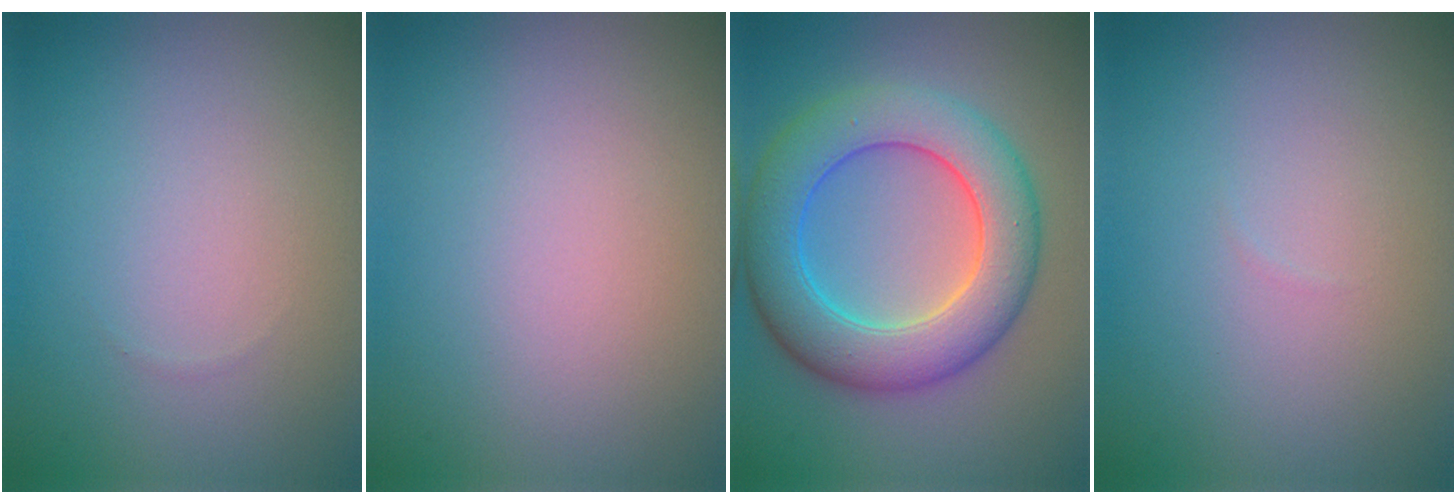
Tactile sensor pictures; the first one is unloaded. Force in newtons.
{"total": 0.0}
{"total": 8.6, "press": 8.6, "slide": 0.3}
{"total": 0.0}